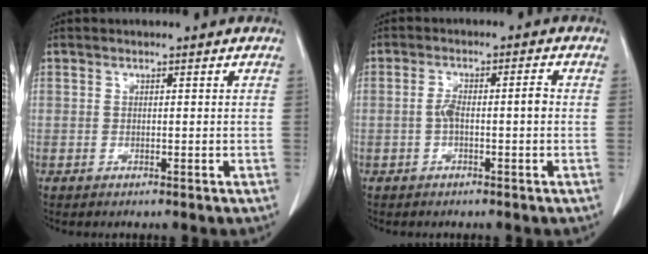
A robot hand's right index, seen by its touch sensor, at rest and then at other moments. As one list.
[{"total": 3.7, "force": [-0.6, 0.8, 3.6], "torque": [-0.065, 0.012, -0.007]}]